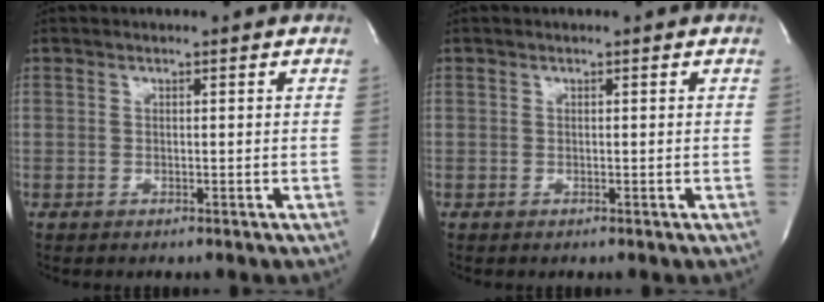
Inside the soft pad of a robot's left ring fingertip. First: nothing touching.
{"total": 0.0}